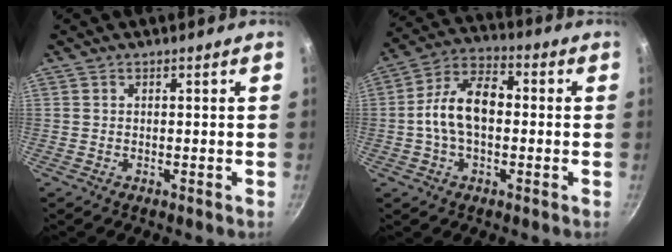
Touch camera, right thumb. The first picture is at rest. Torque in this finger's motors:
{"motor_torque": [0.46, 2.22, 1.50, -0.41, 0.13]}